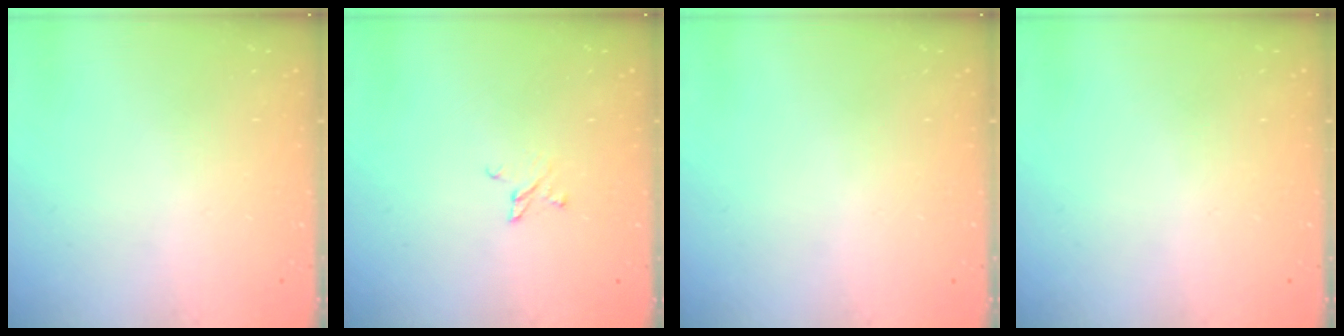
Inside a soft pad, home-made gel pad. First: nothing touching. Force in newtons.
{"total": 2.7, "press": 2.7, "slide": 0.4}
{"total": 0.0}
{"total": 0.0}